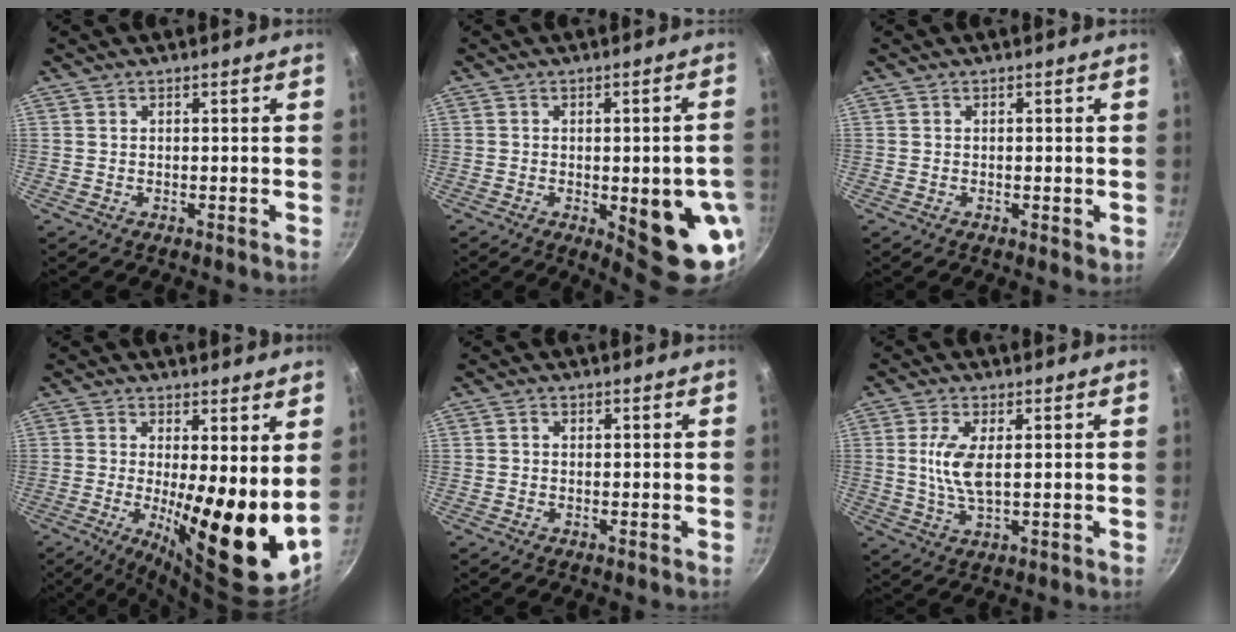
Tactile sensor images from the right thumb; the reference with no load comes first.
{"total": 14.2, "force": [-3.6, 4.7, 12.8], "torque": [-0.123, 0.005, -0.036]}
{"total": 1.7, "force": [-0.3, 0.8, 1.5], "torque": [-0.020, -0.003, -0.004]}
{"total": 16.5, "force": [-0.2, 5.0, 15.7], "torque": [-0.213, -0.022, 0.001]}
{"total": 0.8, "force": [0.0, 0.7, 0.4], "torque": [-0.006, 0.005, 0.000]}
{"total": 6.9, "force": [0.9, 2.6, 6.3], "torque": [-0.133, -0.003, 0.019]}